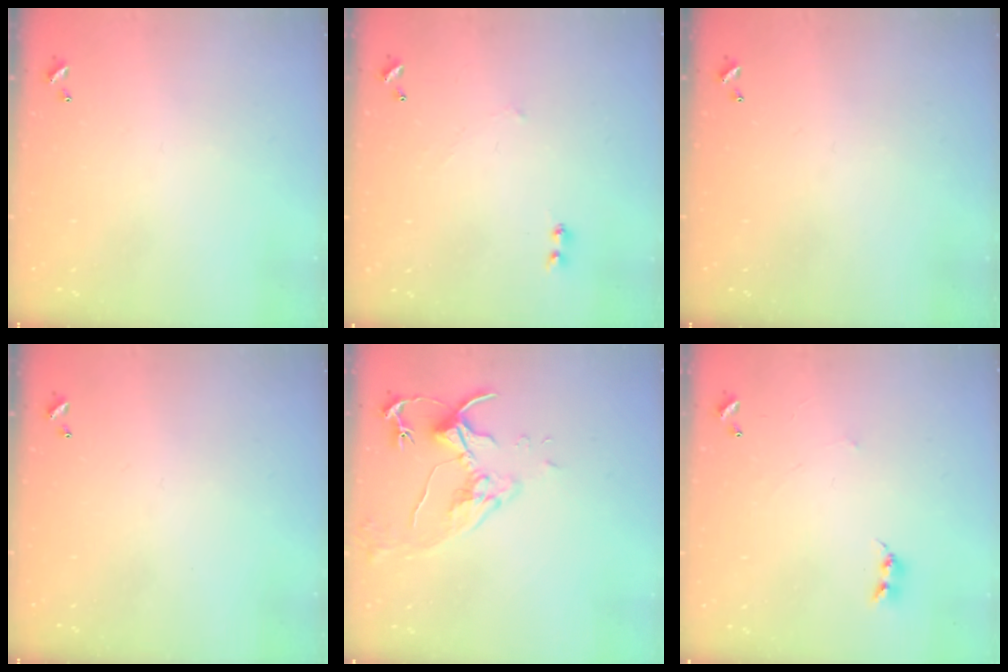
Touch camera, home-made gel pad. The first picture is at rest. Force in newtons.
{"total": 2.9, "press": 2.9, "slide": 0.4}
{"total": 0.0}
{"total": 0.0}
{"total": 5.6, "press": 5.6, "slide": 0.6}
{"total": 2.4, "press": 2.4, "slide": 0.4}